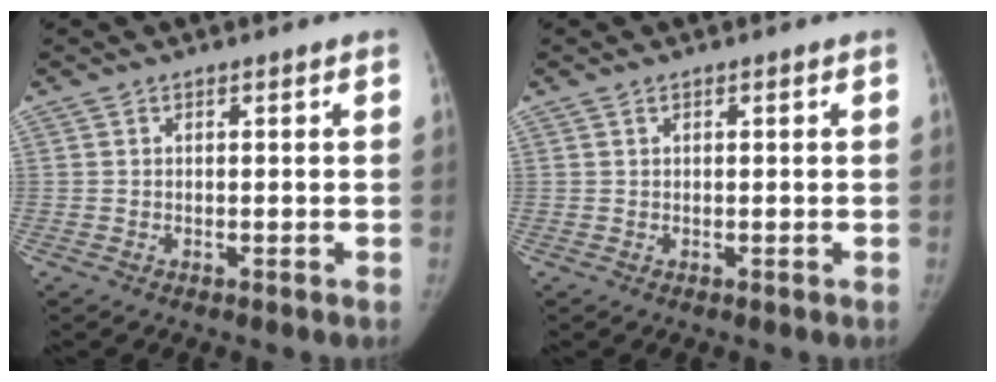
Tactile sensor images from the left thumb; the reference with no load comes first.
{"total": 0.5, "force": [0.3, 0.4, 0.2], "torque": [-0.001, -0.001, 0.004]}